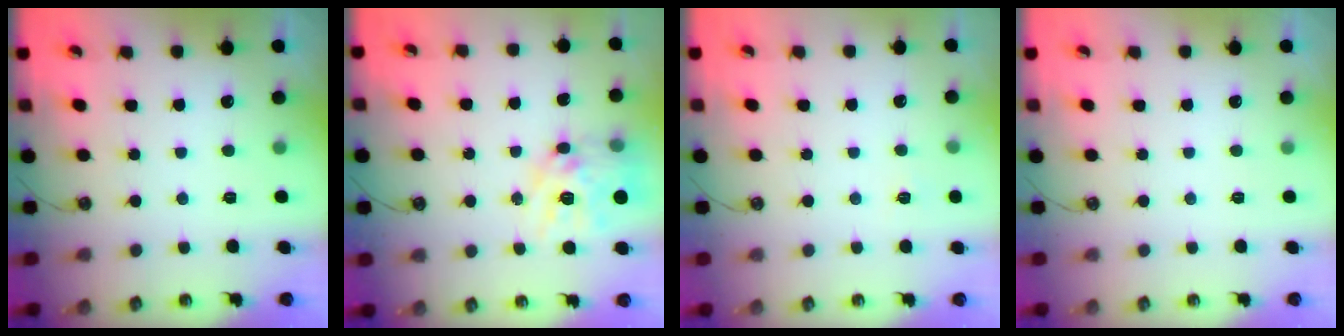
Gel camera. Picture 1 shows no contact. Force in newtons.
{"total": 14.4, "press": 14.3, "slide": 1.2}
{"total": 2.7, "press": 2.6, "slide": 0.3}
{"total": 0.0}